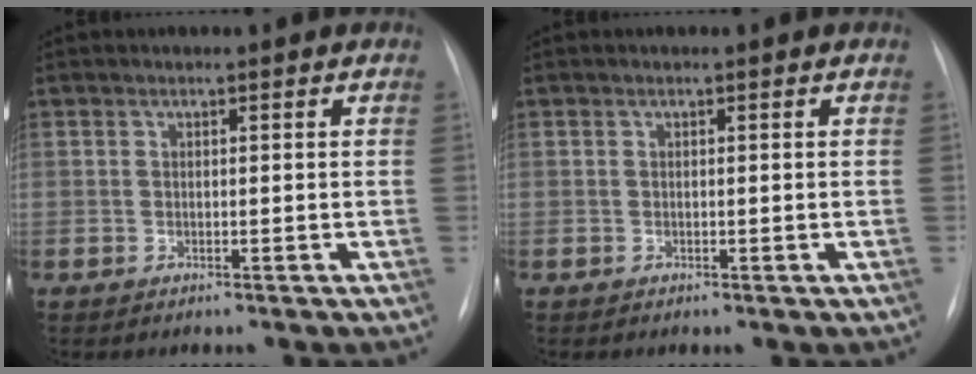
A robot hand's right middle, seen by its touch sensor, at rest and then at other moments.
{"total": 0.0}